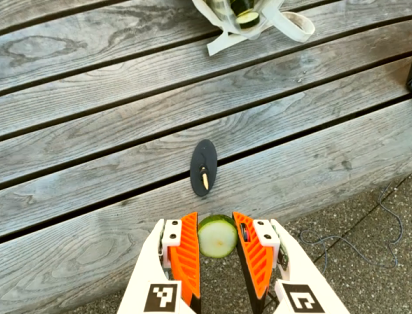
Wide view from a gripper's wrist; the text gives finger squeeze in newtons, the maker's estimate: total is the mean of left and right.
{"total": 10.4, "left": 10.6, "right": 10.2}